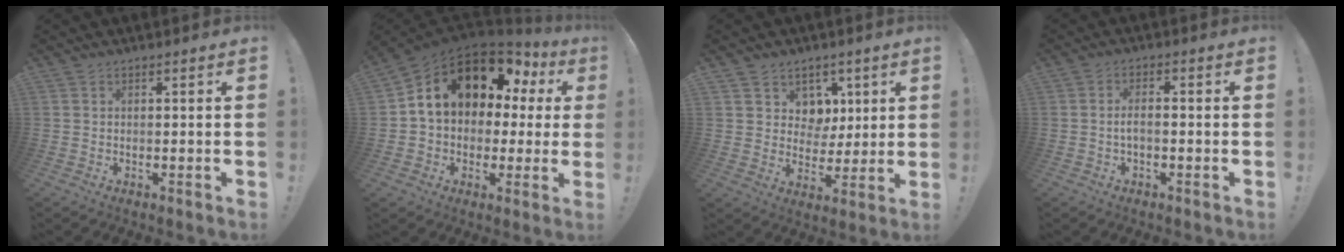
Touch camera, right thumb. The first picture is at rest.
{"total": 13.8, "force": [6.7, 8.9, 8.3], "torque": [-0.135, -0.040, 0.122]}
{"total": 7.9, "force": [3.8, 6.9, 0.7], "torque": [-0.005, -0.036, 0.077]}
{"total": 2.9, "force": [-0.8, 0.8, 2.7], "torque": [-0.054, 0.002, -0.016]}